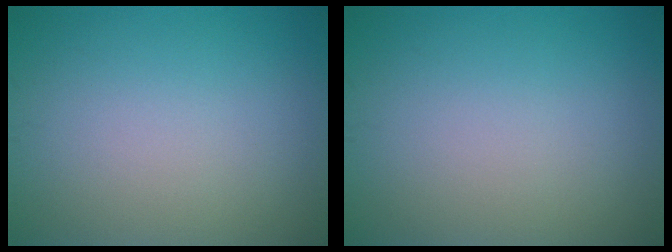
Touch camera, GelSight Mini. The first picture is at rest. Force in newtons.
{"total": 0.0}